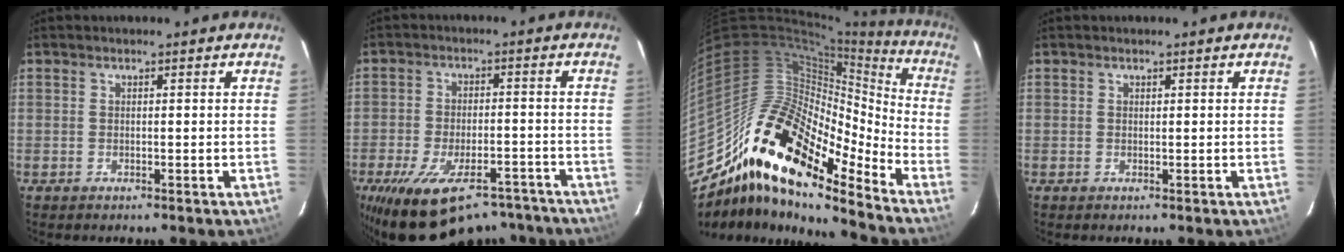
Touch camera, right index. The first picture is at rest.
{"total": 19.5, "force": [-14.8, 8.4, 9.6], "torque": [-0.192, -0.013, -0.207]}
{"total": 20.8, "force": [-14.3, 7.0, 13.4], "torque": [-0.215, -0.012, -0.278]}
{"total": 0.0}